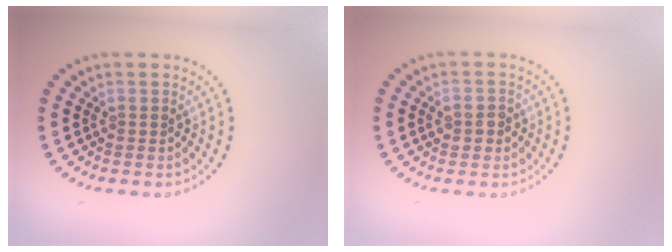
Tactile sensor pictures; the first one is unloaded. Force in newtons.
{"total": 1.7, "press": 1.7, "slide": 0.0}